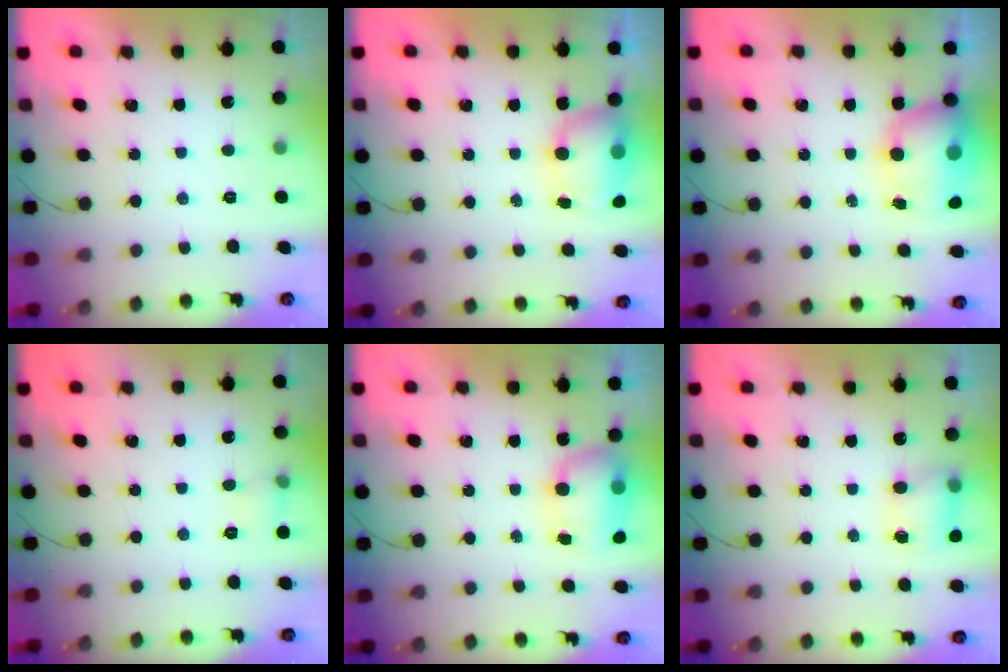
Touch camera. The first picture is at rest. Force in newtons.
{"total": 11.3, "press": 8.7, "slide": 7.1}
{"total": 9.0, "press": 8.8, "slide": 1.9}
{"total": 5.4, "press": 5.1, "slide": 1.8}
{"total": 12.1, "press": 9.5, "slide": 7.5}
{"total": 6.2, "press": 6.2, "slide": 0.4}